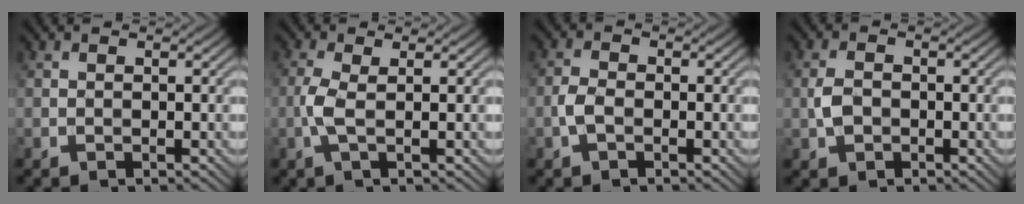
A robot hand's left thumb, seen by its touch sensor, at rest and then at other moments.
{"total": 2.8, "force": [-0.1, 0.6, 2.8], "torque": [-0.068, 0.004, -0.008]}
{"total": 2.4, "force": [-1.0, 1.3, 1.7], "torque": [-0.041, 0.003, -0.026]}
{"total": 2.5, "force": [-0.6, 1.8, 1.7], "torque": [-0.040, 0.000, -0.016]}